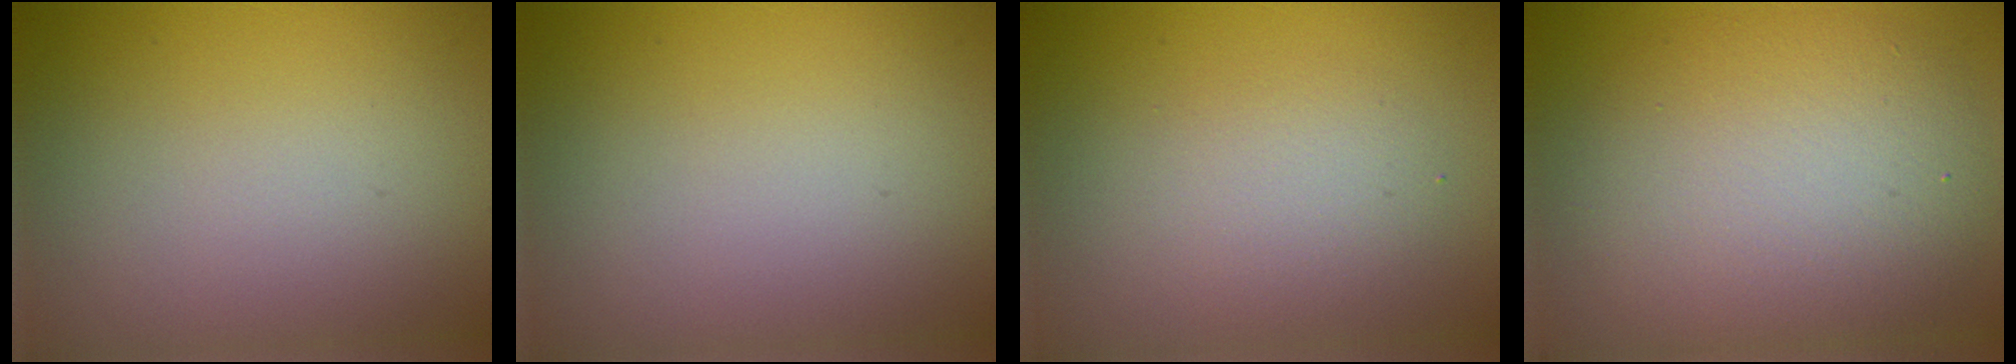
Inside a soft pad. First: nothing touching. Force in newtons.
{"total": 0.0}
{"total": 2.5, "press": 2.5, "slide": 0.2}
{"total": 8.4, "press": 8.4, "slide": 0.6}